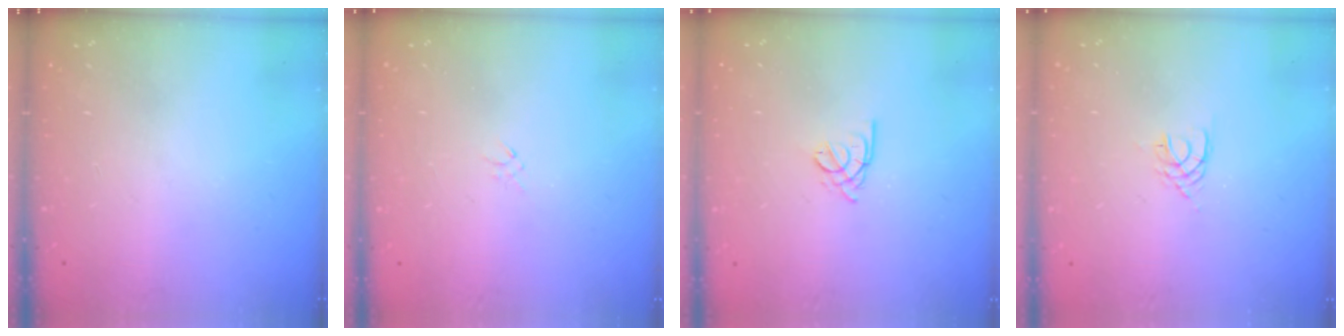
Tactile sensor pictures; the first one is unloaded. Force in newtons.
{"total": 0.9, "press": 0.8, "slide": 0.4}
{"total": 1.6, "press": 1.5, "slide": 0.5}
{"total": 2.0, "press": 1.9, "slide": 0.3}